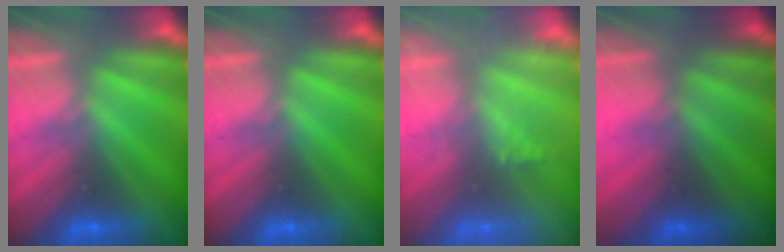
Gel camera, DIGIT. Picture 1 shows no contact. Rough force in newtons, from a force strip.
{"total": 0.0}
{"total": 1.7}
{"total": 2.8}